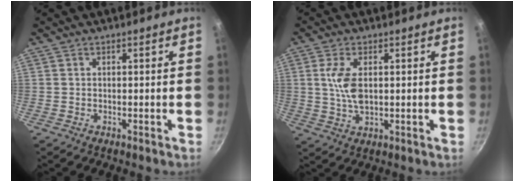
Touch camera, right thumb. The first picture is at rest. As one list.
[{"total": 6.5, "force": [1.0, 3.2, 5.6], "torque": [-0.112, -0.001, 0.021]}]